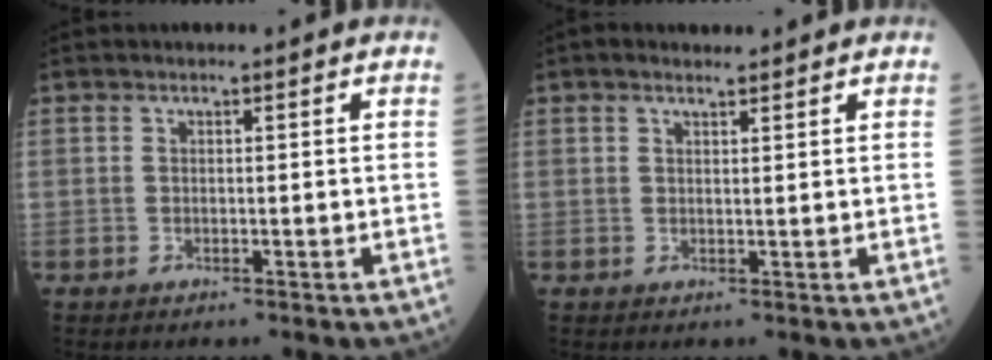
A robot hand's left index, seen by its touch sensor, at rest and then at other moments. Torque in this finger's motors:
{"motor_torque": [0.97, -1.17, 0.11, 0.03]}